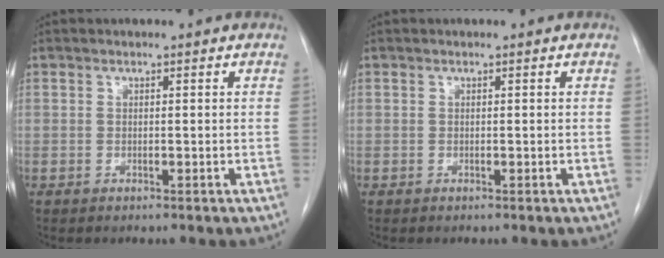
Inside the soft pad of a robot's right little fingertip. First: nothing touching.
{"total": 0.0}